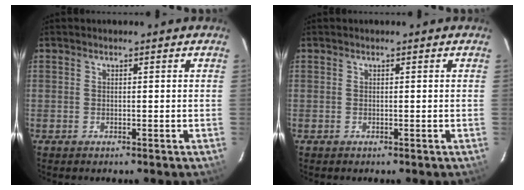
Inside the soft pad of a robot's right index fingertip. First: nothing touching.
{"total": 0.0}